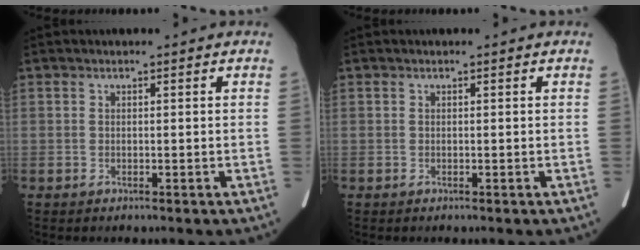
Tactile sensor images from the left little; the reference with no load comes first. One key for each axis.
{"total": 0.0}